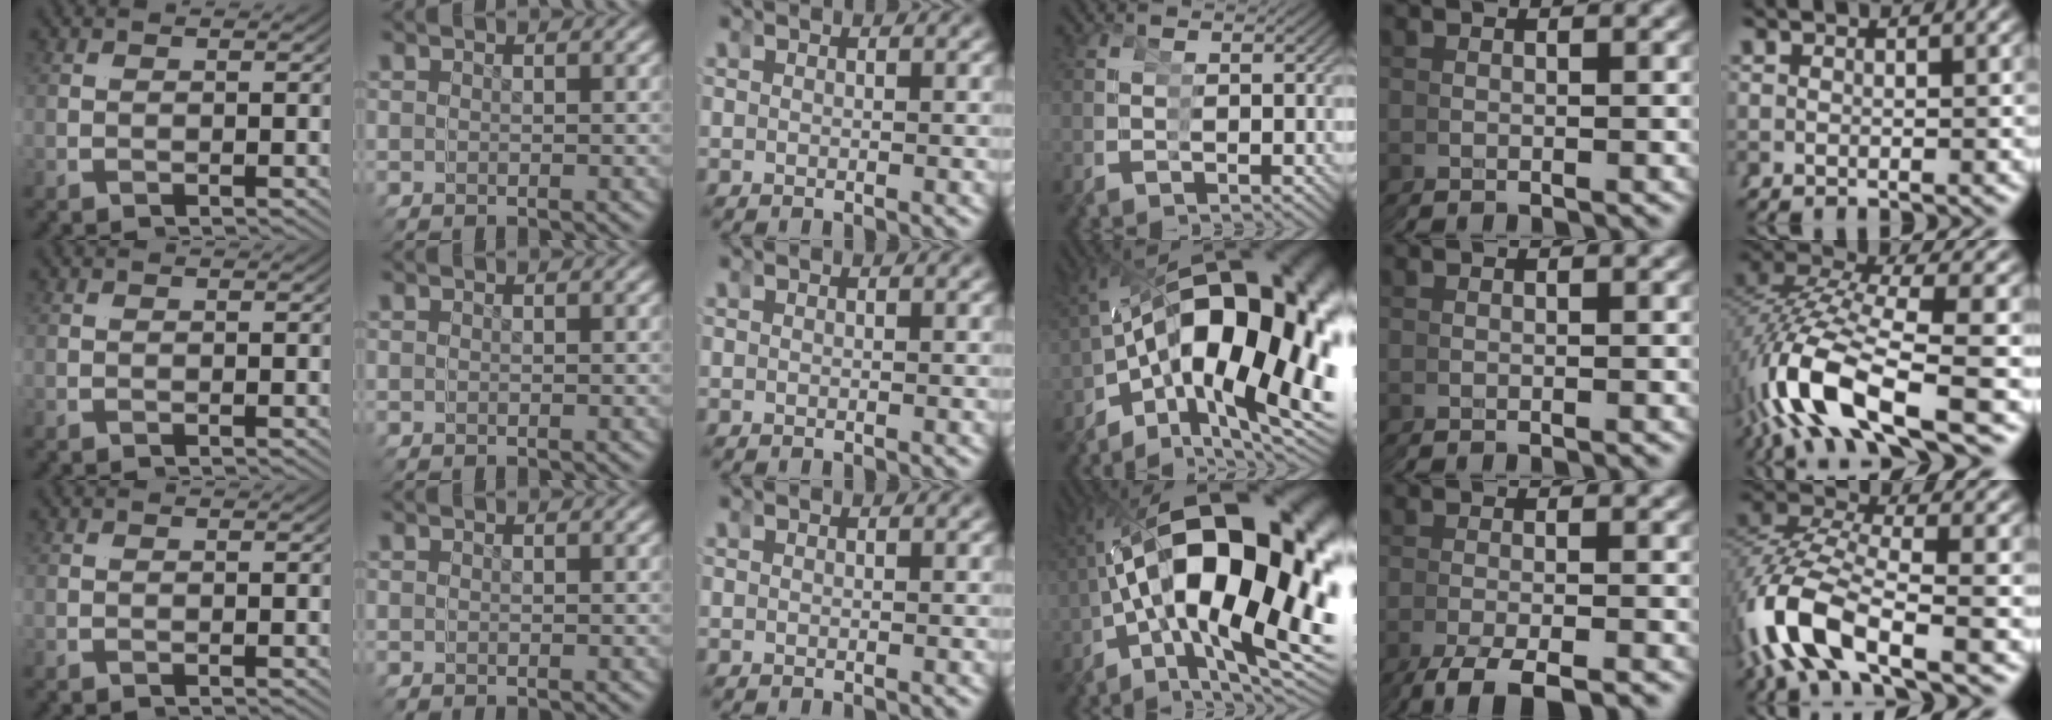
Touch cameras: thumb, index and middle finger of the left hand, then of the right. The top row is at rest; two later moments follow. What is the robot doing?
{"motion": "grasp_and_lifting", "object": "tape"}